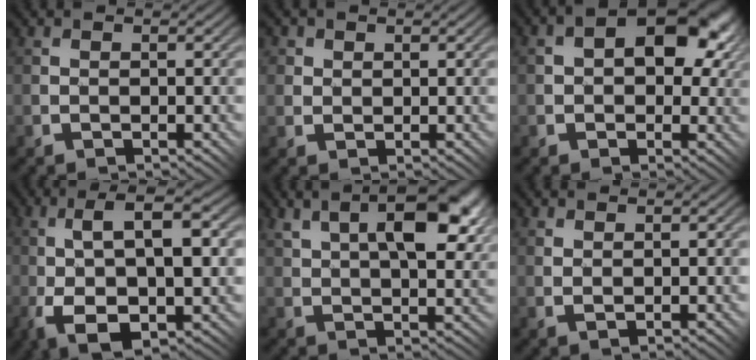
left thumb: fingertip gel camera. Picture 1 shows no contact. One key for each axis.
{"total": 3.0, "fx": 1.6, "fy": 2.5, "fz": 0.6, "tx": -0.022, "ty": 0.010, "tz": 0.023}
{"total": 10.2, "fx": 2.6, "fy": 6.5, "fz": 7.4, "tx": -0.102, "ty": 0.002, "tz": 0.049}
{"total": 12.3, "fx": -0.3, "fy": 5.2, "fz": 11.2, "tx": -0.206, "ty": 0.003, "tz": -0.003}
{"total": 11.3, "fx": 5.5, "fy": 4.4, "fz": 8.9, "tx": -0.150, "ty": 0.007, "tz": 0.092}
{"total": 1.6, "fx": 0.8, "fy": 0.3, "fz": 1.3, "tx": -0.029, "ty": 0.002, "tz": 0.021}